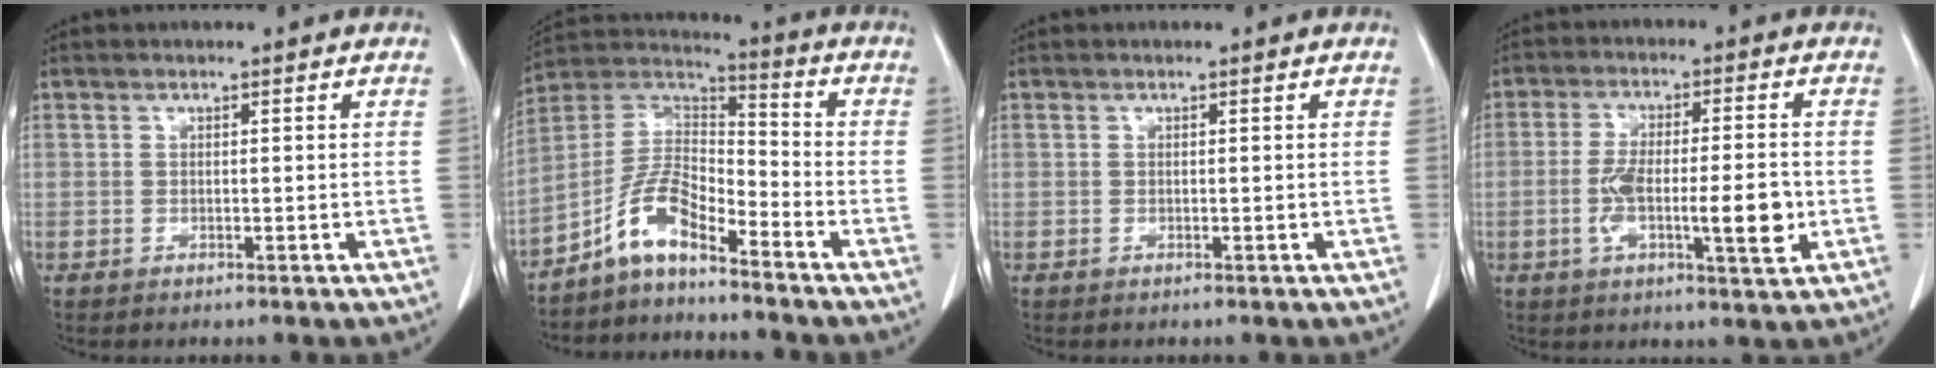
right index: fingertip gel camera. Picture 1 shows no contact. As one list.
[{"total": 8.7, "force": [-6.3, 2.8, 5.3], "torque": [-0.116, 0.028, -0.126]}, {"total": 0.0}, {"total": 10.4, "force": [-2.1, 2.0, 10.0], "torque": [-0.172, 0.002, -0.031]}]